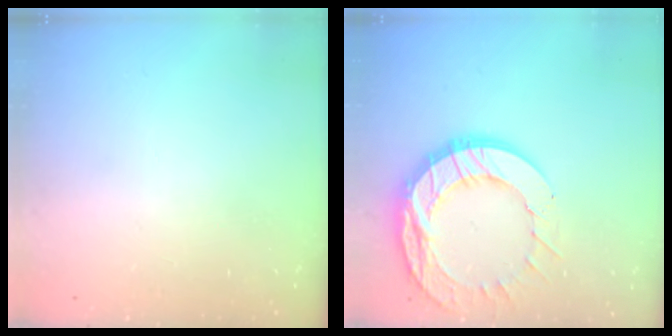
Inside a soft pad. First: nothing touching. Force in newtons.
{"total": 16.0, "press": 15.9, "slide": 1.3}